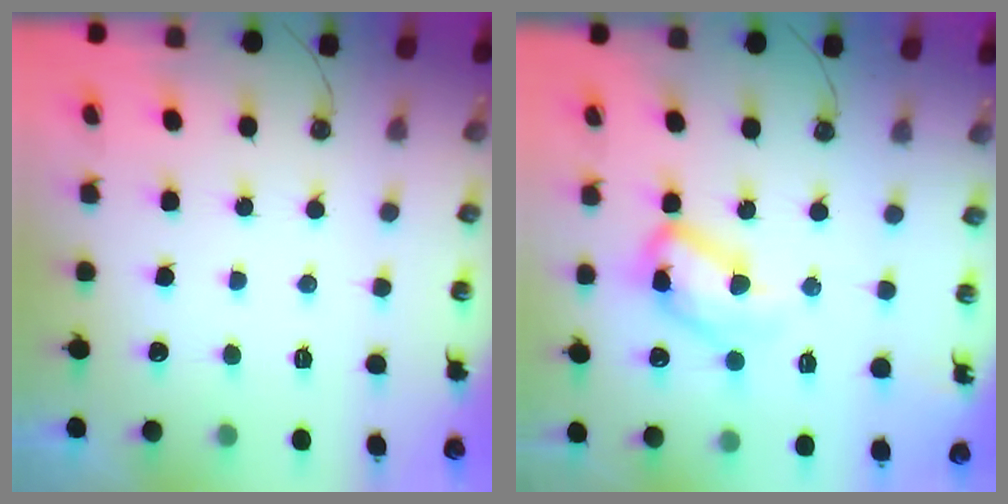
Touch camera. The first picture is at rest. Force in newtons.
{"total": 14.7, "press": 14.7, "slide": 1.0}